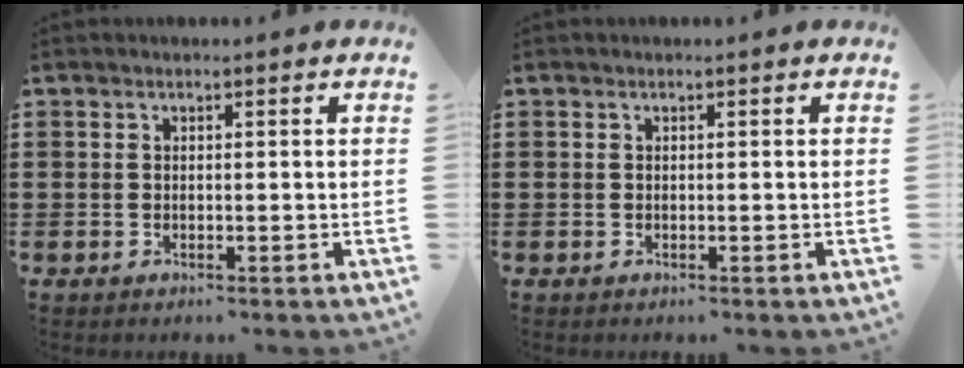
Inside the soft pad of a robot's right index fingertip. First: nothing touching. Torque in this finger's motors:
{"motor_torque": [-0.24, 0.24, 0.00, 0.00]}